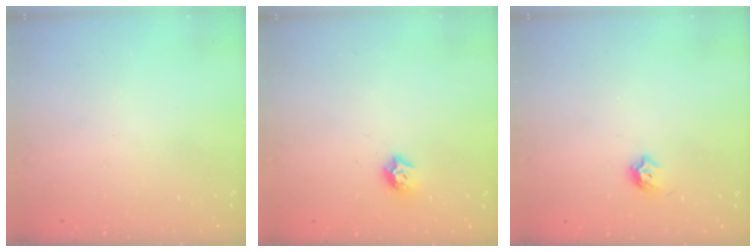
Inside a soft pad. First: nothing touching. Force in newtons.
{"total": 7.5, "press": 7.5, "slide": 0.6}
{"total": 5.9, "press": 5.9, "slide": 0.8}